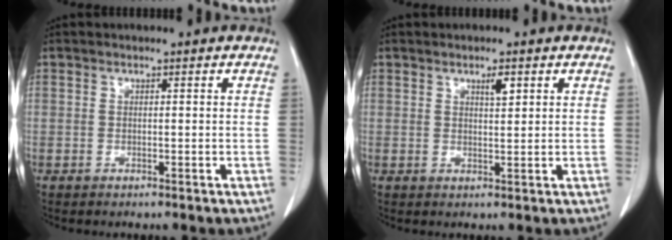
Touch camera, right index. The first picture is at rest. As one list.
[{"total": 2.1, "force": [1.2, 0.5, 1.7], "torque": [-0.029, -0.003, 0.021]}]